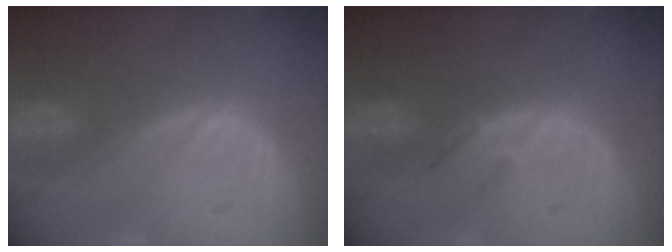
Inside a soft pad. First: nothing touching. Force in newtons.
{"total": 1.5, "press": 1.3, "slide": 0.7}